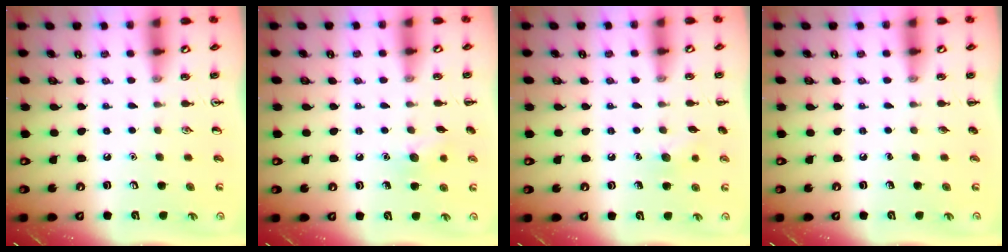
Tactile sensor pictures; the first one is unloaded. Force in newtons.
{"total": 7.3, "press": 7.1, "slide": 1.6}
{"total": 6.6, "press": 6.4, "slide": 1.5}
{"total": 0.0}